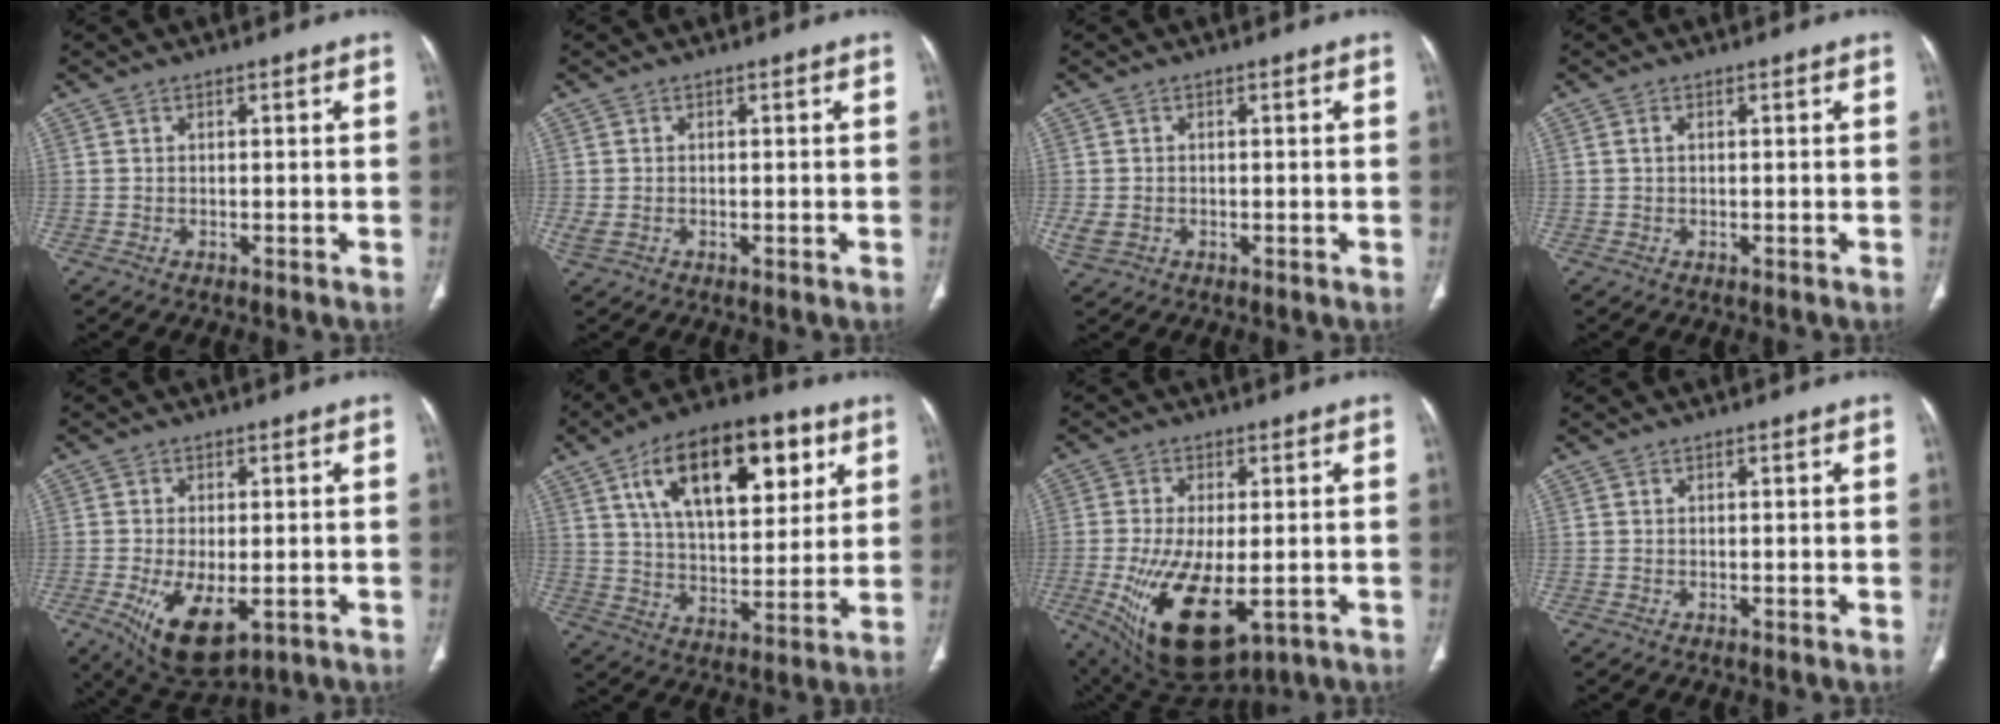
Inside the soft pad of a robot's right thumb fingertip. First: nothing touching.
{"total": 1.8, "force": [-0.3, 1.0, 1.4], "torque": [-0.043, 0.004, -0.002]}
{"total": 2.6, "force": [-0.4, 2.0, 1.6], "torque": [-0.042, 0.003, -0.003]}
{"total": 0.8, "force": [0.2, 0.5, 0.6], "torque": [-0.013, 0.003, 0.004]}
{"total": 11.2, "force": [-3.7, 5.5, 9.1], "torque": [-0.153, -0.014, -0.045]}
{"total": 22.6, "force": [9.6, 11.1, 17.2], "torque": [-0.240, -0.019, 0.158]}
{"total": 16.1, "force": [-4.4, 7.5, 13.6], "torque": [-0.255, -0.017, -0.048]}
{"total": 0.0}